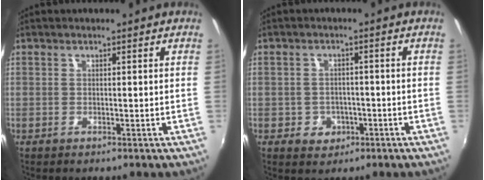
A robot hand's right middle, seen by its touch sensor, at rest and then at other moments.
{"total": 4.7, "force": [-1.7, 4.2, 1.3], "torque": [-0.035, 0.004, -0.018]}